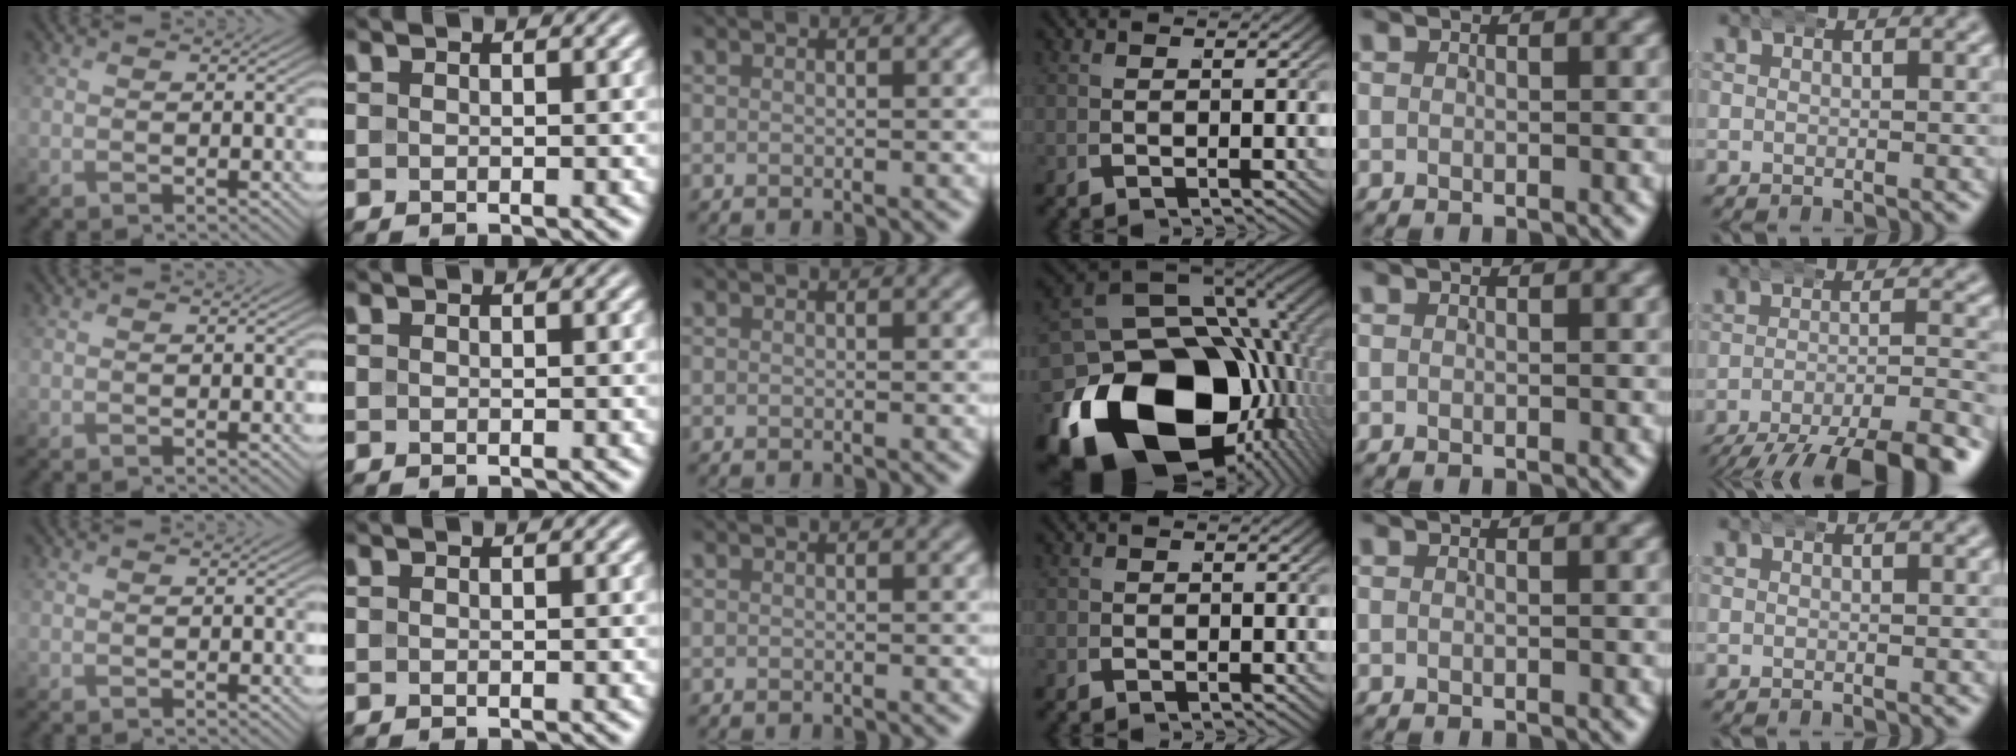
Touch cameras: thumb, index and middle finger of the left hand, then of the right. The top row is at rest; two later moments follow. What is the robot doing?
{"motion": "wrap", "object": "aluminum foil"}